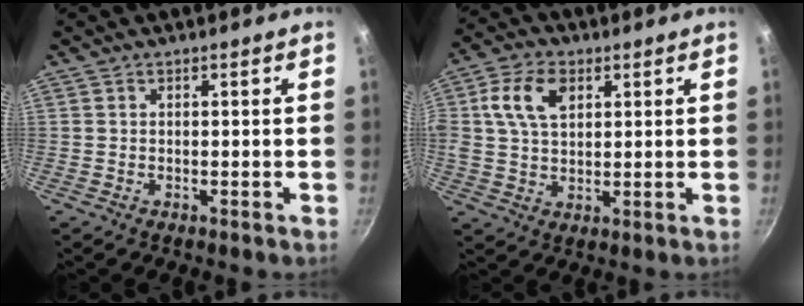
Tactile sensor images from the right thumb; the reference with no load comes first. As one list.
[{"total": 9.5, "force": [2.9, 6.1, 6.6], "torque": [-0.114, 0.006, 0.047]}]